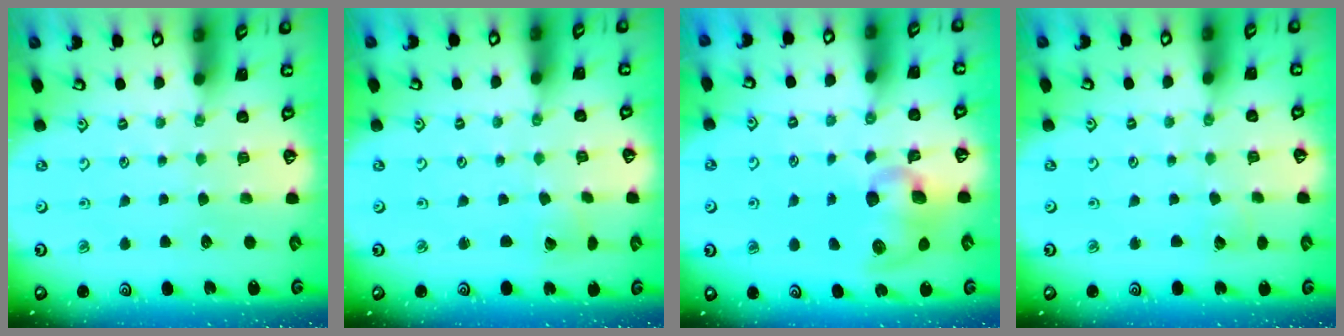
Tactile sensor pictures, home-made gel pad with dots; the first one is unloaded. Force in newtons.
{"total": 2.0, "press": 2.0, "slide": 0.1}
{"total": 11.3, "press": 11.1, "slide": 1.6}
{"total": 4.0, "press": 4.0, "slide": 0.3}